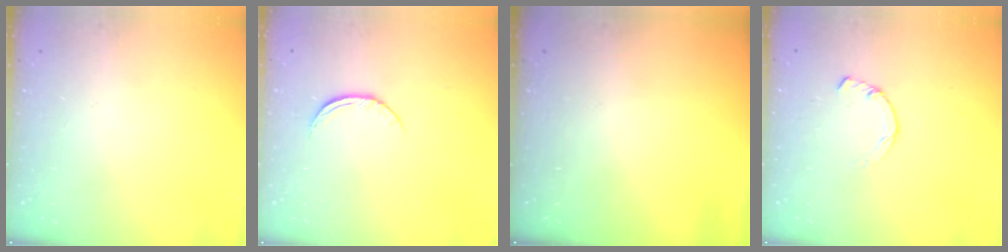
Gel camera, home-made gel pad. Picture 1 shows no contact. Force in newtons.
{"total": 6.5, "press": 6.5, "slide": 0.7}
{"total": 0.0}
{"total": 2.3, "press": 2.3, "slide": 0.1}